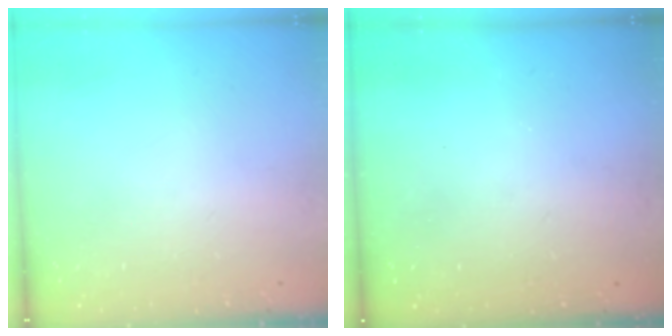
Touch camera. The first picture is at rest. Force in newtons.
{"total": 3.1, "press": 3.1, "slide": 0.1}